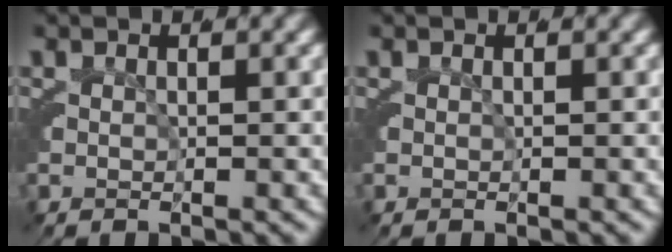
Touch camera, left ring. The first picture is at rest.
{"total": 0.0}